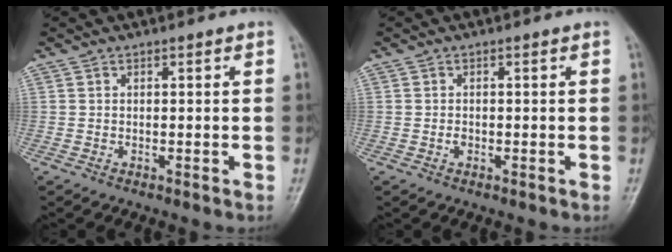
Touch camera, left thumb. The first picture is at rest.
{"total": 0.8, "force": [-0.1, 0.5, 0.5], "torque": [-0.003, 0.001, 0.001]}